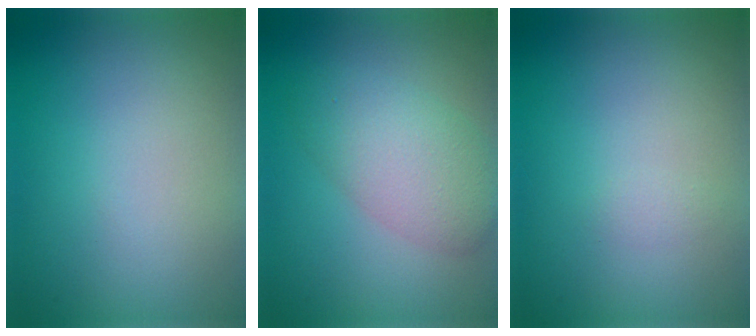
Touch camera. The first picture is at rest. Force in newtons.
{"total": 4.8, "press": 4.8, "slide": 0.2}
{"total": 0.5, "press": 0.5, "slide": 0.1}